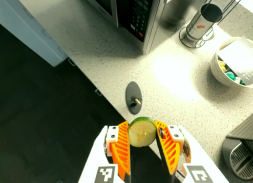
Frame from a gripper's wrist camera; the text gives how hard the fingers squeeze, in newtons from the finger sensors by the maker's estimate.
{"total": 10.2, "left": 10.9, "right": 9.4}